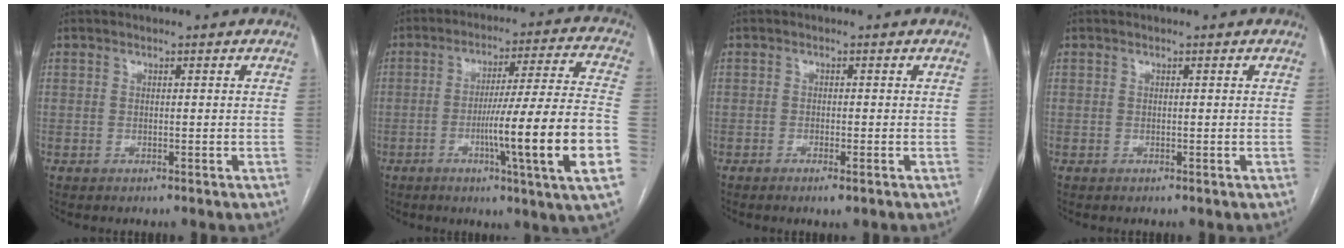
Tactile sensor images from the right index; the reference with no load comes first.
{"total": 18.5, "force": [-5.0, -1.7, 17.8], "torque": [-0.252, -0.003, -0.080]}
{"total": 1.8, "force": [-1.2, 0.3, 1.4], "torque": [-0.022, -0.002, -0.016]}
{"total": 0.0}